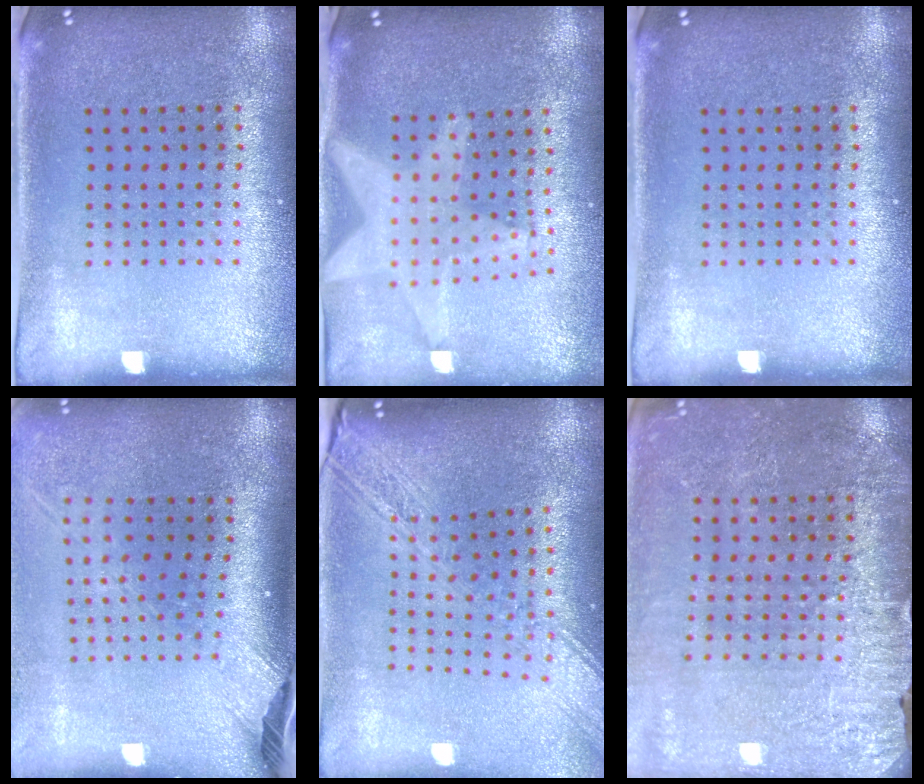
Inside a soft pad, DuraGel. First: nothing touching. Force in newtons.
{"total": 2.2, "press": 1.8, "slide": 1.2}
{"total": 0.0}
{"total": 2.6, "press": 1.8, "slide": 1.8}
{"total": 2.8, "press": 2.2, "slide": 1.7}
{"total": 2.9, "press": 2.9, "slide": 0.2}